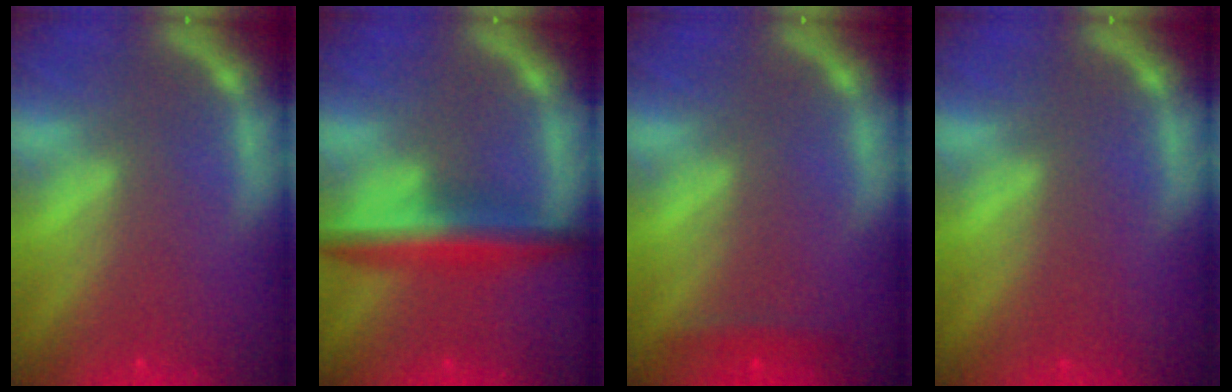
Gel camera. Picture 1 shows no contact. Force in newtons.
{"total": 5.5}
{"total": 1.4}
{"total": 0.0}